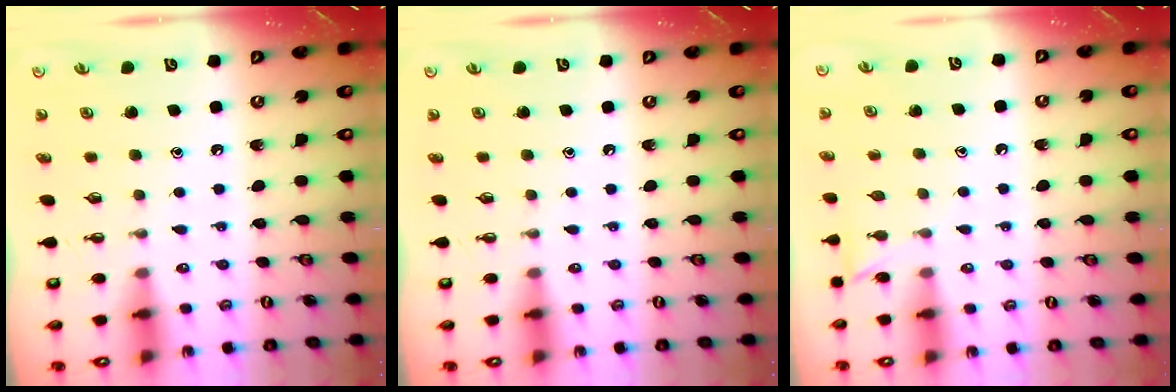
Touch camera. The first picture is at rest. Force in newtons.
{"total": 0.0}
{"total": 5.4, "press": 5.4, "slide": 0.6}